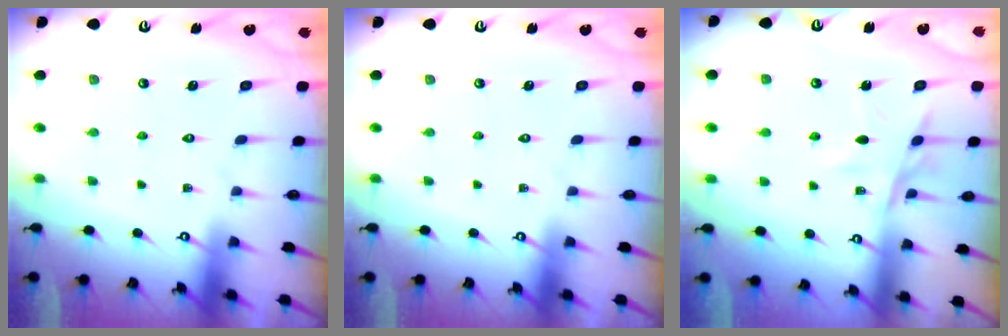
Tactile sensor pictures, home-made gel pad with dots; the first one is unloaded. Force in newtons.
{"total": 0.0}
{"total": 9.3, "press": 9.3, "slide": 0.6}